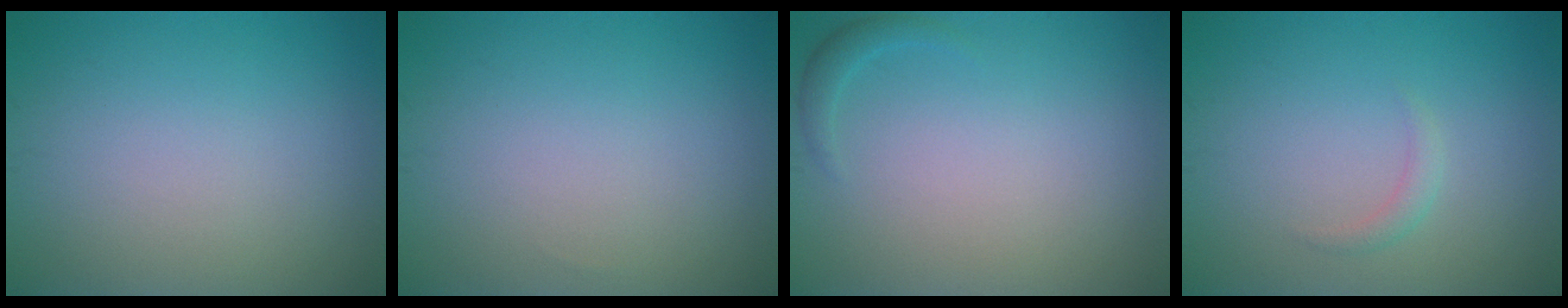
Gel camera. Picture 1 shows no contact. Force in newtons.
{"total": 0.0}
{"total": 1.0, "press": 1.0, "slide": 0.1}
{"total": 1.0, "press": 1.0, "slide": 0.0}